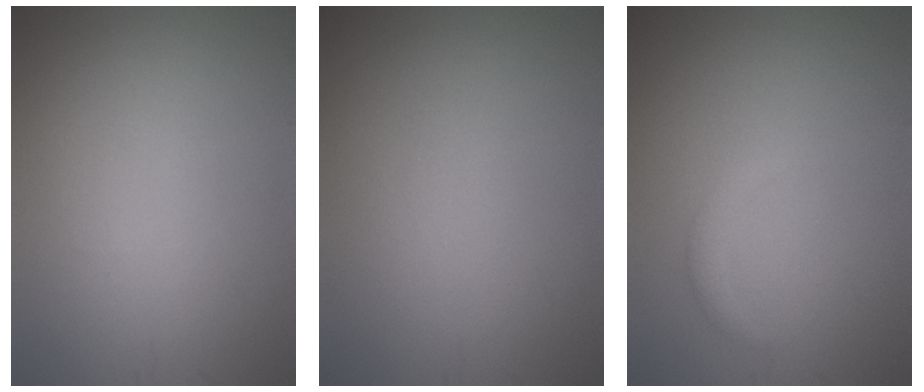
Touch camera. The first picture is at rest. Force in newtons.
{"total": 0.0}
{"total": 1.1, "press": 1.1, "slide": 0.1}